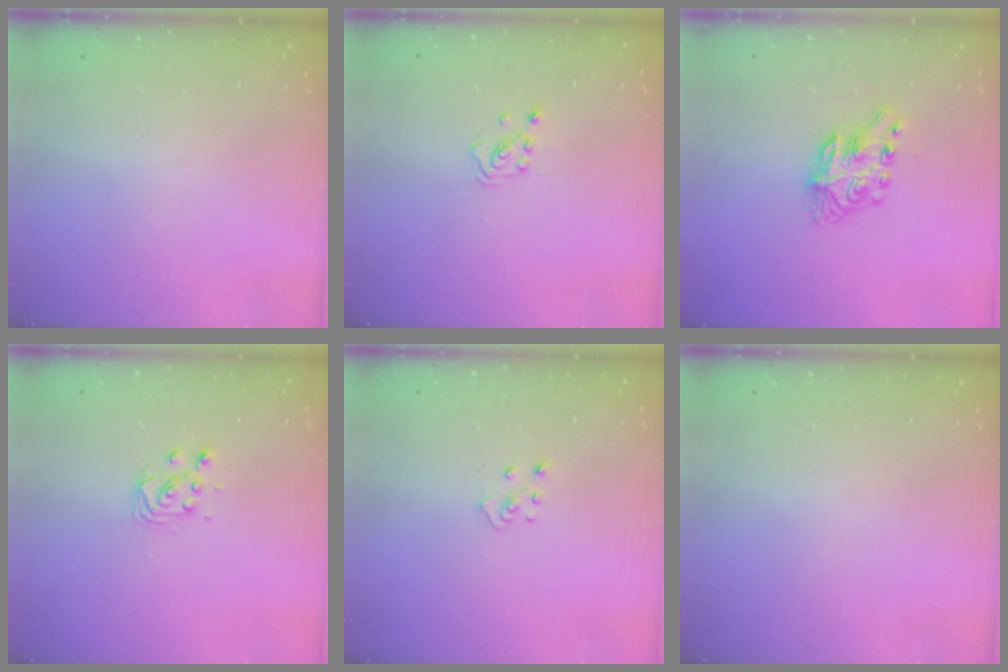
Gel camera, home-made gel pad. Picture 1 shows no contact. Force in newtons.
{"total": 1.3, "press": 1.3, "slide": 0.1}
{"total": 7.9, "press": 7.8, "slide": 0.6}
{"total": 4.1, "press": 4.1, "slide": 0.3}
{"total": 2.6, "press": 2.6, "slide": 0.3}
{"total": 0.0}